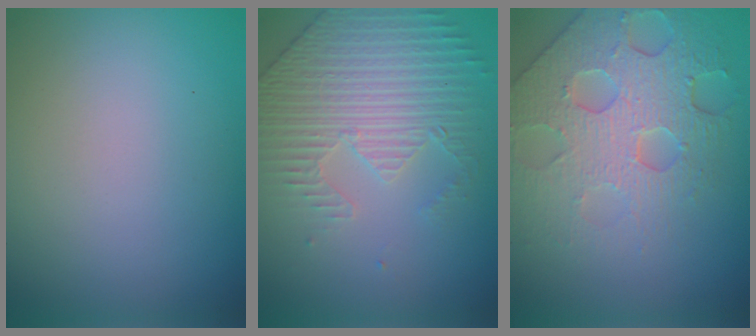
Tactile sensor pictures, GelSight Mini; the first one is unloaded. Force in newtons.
{"total": 4.5, "press": 3.6, "slide": 2.8}
{"total": 6.3, "press": 5.1, "slide": 3.8}